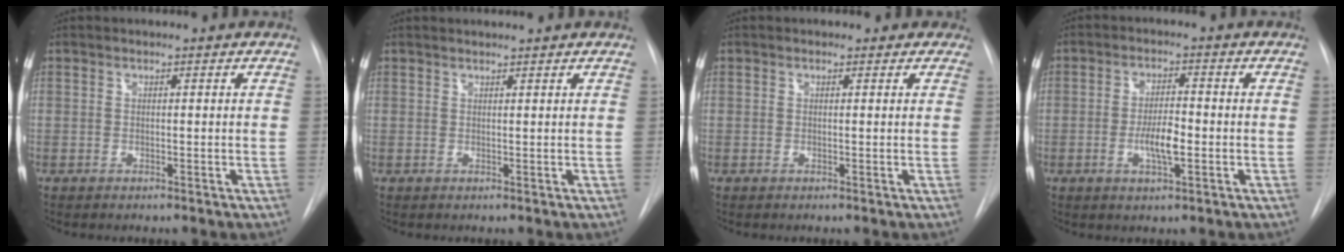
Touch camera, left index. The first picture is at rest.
{"total": 2.1, "force": [2.0, 0.0, 0.6], "torque": [-0.006, 0.017, 0.033]}
{"total": 1.5, "force": [1.0, 1.1, 0.1], "torque": [0.010, 0.000, 0.001]}
{"total": 5.0, "force": [-1.2, 1.2, 4.7], "torque": [-0.087, -0.001, -0.020]}